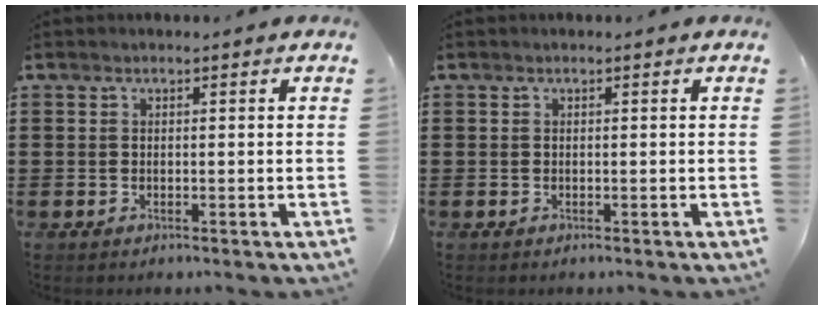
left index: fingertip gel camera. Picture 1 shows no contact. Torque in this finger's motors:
{"motor_torque": [0.00, 0.00, 0.00, -0.01]}